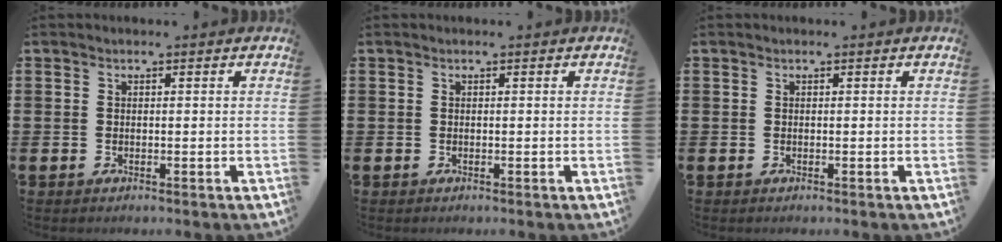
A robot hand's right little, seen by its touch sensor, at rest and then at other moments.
{"total": 0.0}
{"total": 0.0}